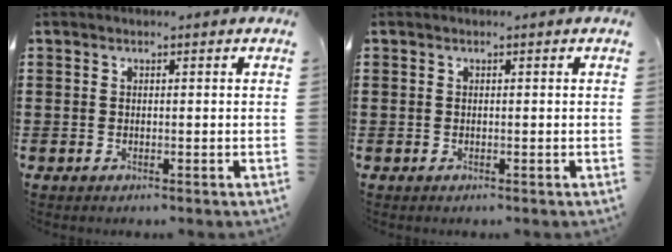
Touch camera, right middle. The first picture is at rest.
{"total": 0.0}